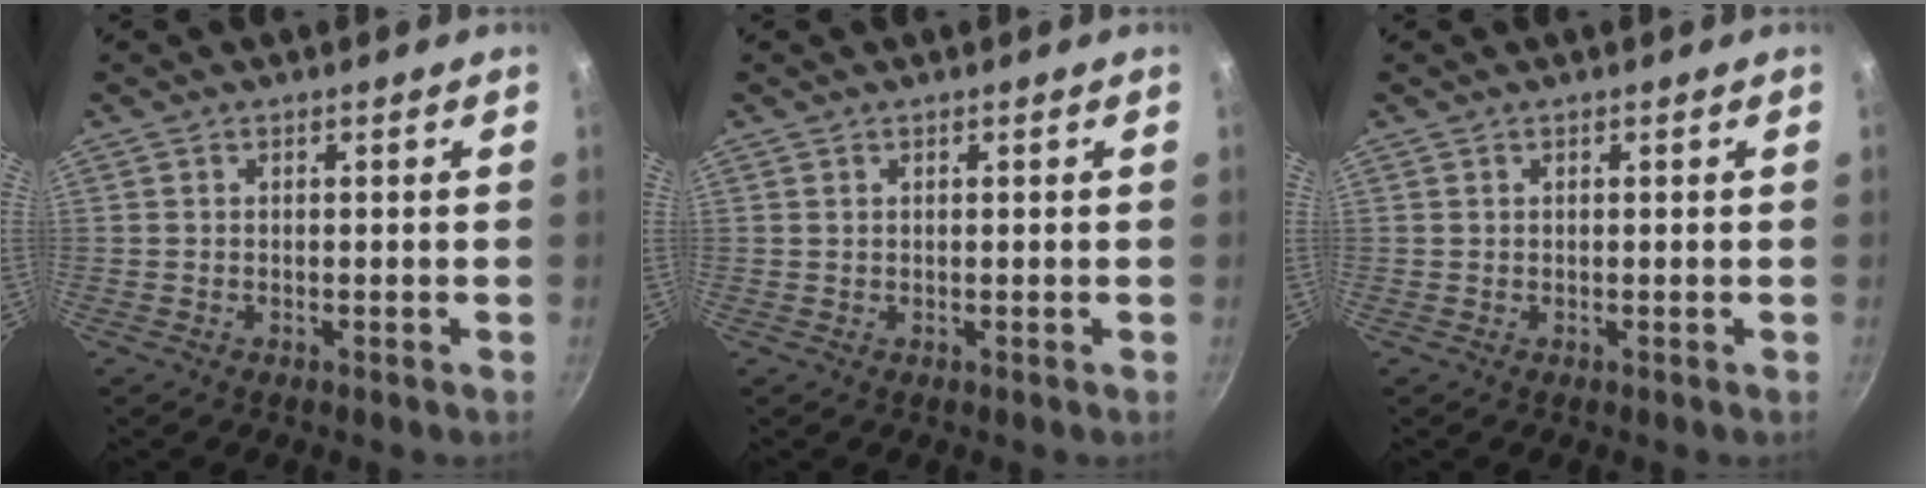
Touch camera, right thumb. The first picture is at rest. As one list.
[{"total": 0.0}, {"total": 0.0}]